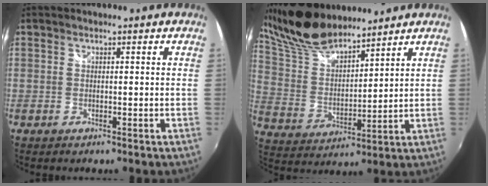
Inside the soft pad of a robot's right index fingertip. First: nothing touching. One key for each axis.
{"total": 17.4, "fx": 14.2, "fy": 5.9, "fz": 8.0, "tx": -0.165, "ty": 0.026, "tz": 0.281}